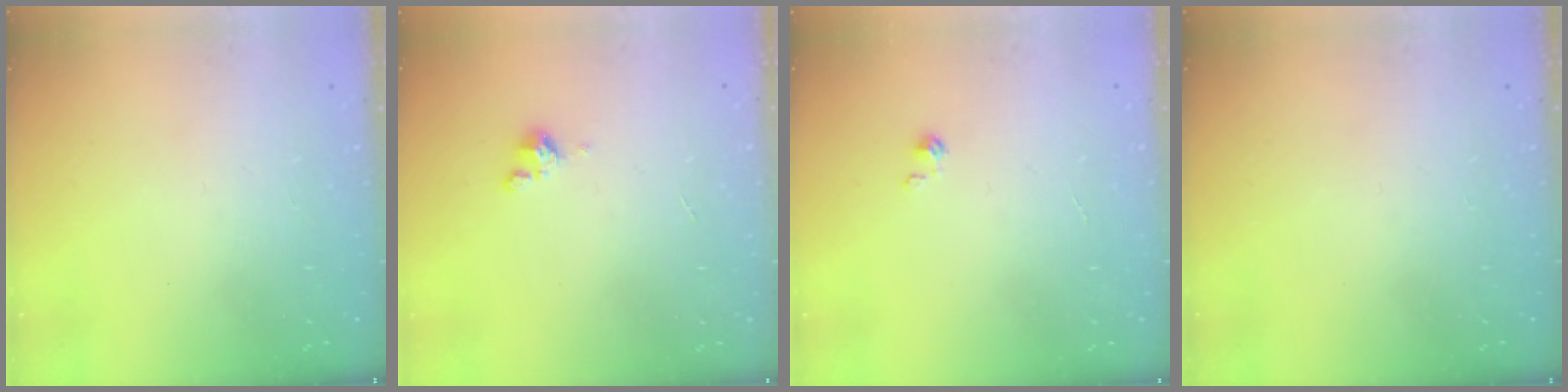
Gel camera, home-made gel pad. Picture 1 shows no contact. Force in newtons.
{"total": 1.8, "press": 1.7, "slide": 0.4}
{"total": 0.0}
{"total": 0.0}